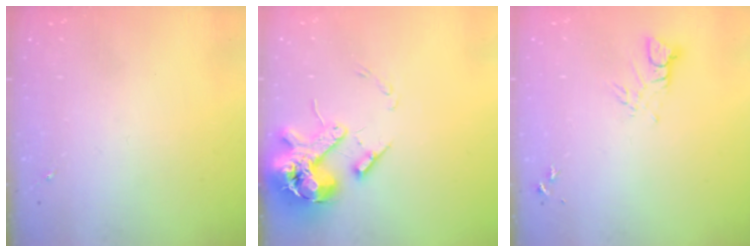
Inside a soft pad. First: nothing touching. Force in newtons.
{"total": 15.3, "press": 15.1, "slide": 2.6}
{"total": 3.7, "press": 3.7, "slide": 0.4}